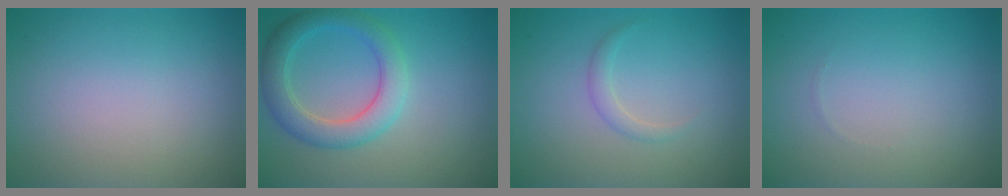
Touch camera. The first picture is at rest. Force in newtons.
{"total": 4.3, "press": 4.3, "slide": 0.2}
{"total": 1.1, "press": 1.1, "slide": 0.1}
{"total": 0.0}